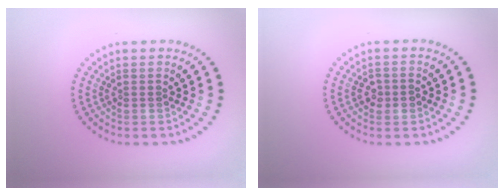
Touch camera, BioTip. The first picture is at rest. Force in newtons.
{"total": 1.4, "press": 1.4, "slide": 0.2}